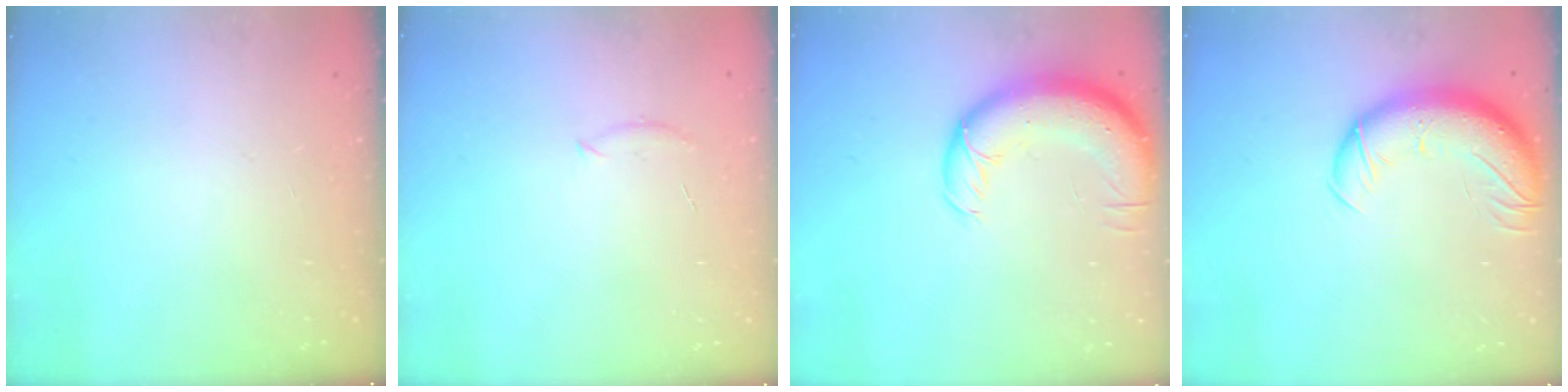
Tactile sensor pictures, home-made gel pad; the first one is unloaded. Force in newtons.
{"total": 5.5, "press": 5.2, "slide": 1.5}
{"total": 14.5, "press": 14.1, "slide": 3.5}
{"total": 13.4, "press": 13.0, "slide": 3.3}